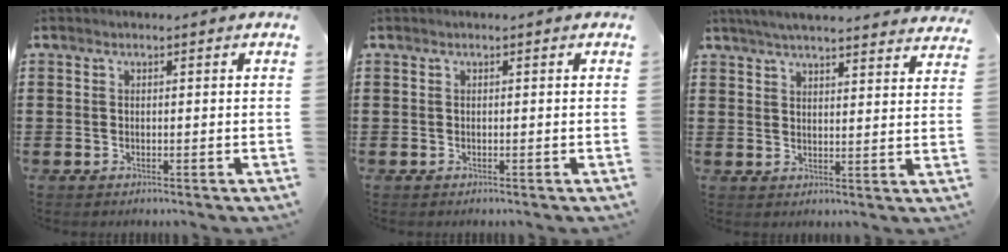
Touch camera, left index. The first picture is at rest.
{"total": 0.0}
{"total": 4.9, "force": [4.7, -0.3, 1.4], "torque": [-0.042, -0.018, 0.084]}